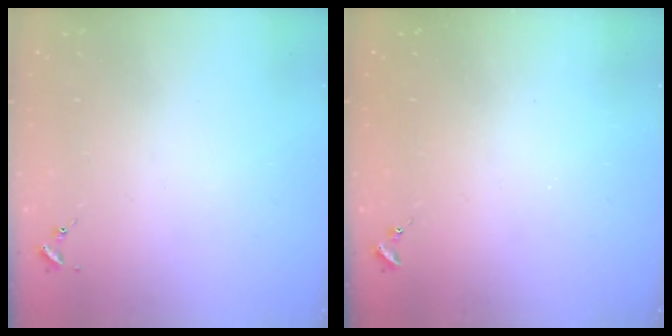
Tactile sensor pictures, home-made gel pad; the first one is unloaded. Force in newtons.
{"total": 0.0}